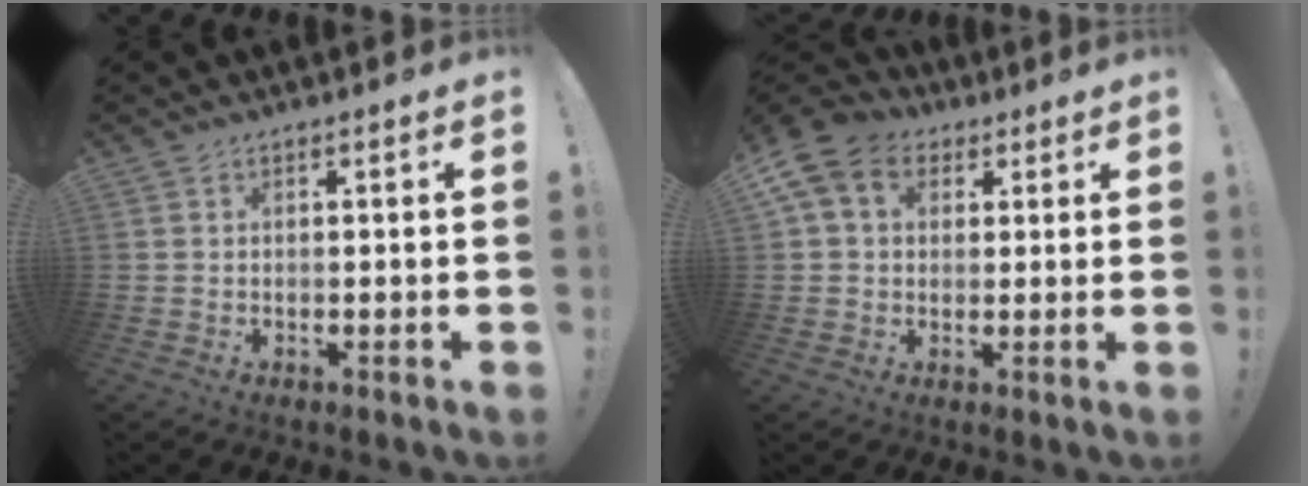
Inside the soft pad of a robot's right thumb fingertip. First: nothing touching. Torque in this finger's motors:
{"motor_torque": [0.73, 0.90, 0.33, -0.25, 0.17]}